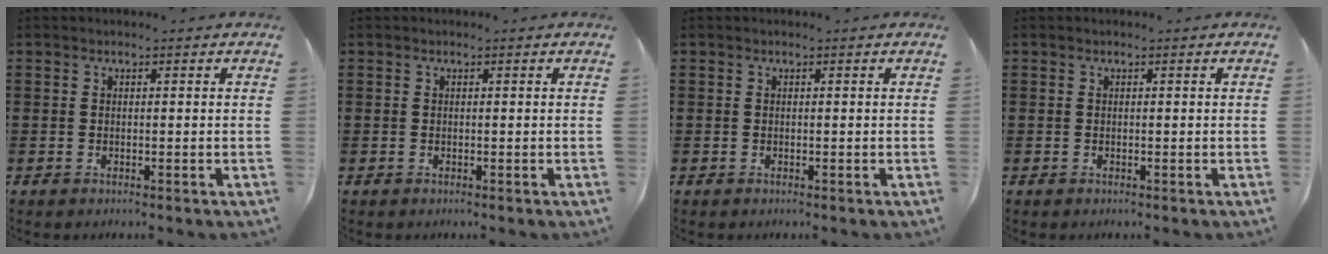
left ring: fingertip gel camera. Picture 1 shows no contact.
{"total": 0.0}
{"total": 0.0}
{"total": 0.0}